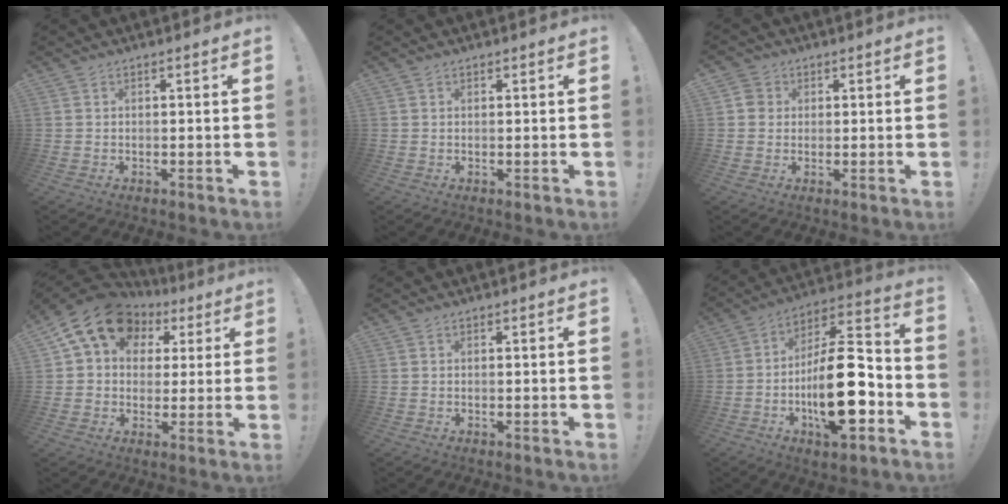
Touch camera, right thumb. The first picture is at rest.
{"total": 0.5, "force": [0.4, 0.3, 0.2], "torque": [-0.001, -0.001, 0.008]}
{"total": 3.8, "force": [1.1, 3.6, 0.9], "torque": [-0.012, 0.004, 0.021]}
{"total": 15.9, "force": [7.1, 11.4, 8.4], "torque": [-0.137, -0.029, 0.132]}
{"total": 0.0}
{"total": 21.9, "force": [-6.2, 8.2, 19.3], "torque": [-0.337, 0.033, -0.096]}